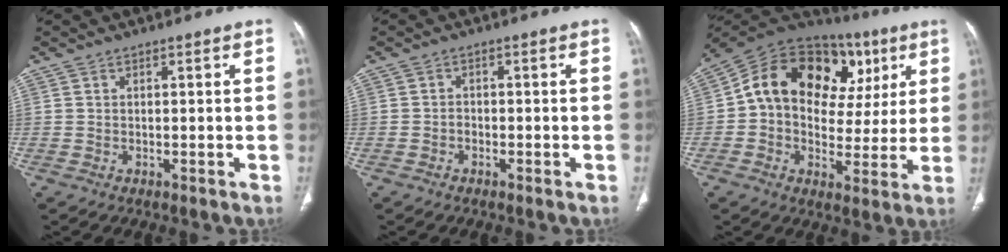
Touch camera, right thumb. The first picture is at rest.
{"total": 1.1, "force": [-0.6, 0.9, 0.3], "torque": [-0.001, 0.005, -0.014]}
{"total": 23.0, "force": [6.7, 15.3, 15.9], "torque": [-0.208, 0.041, 0.101]}